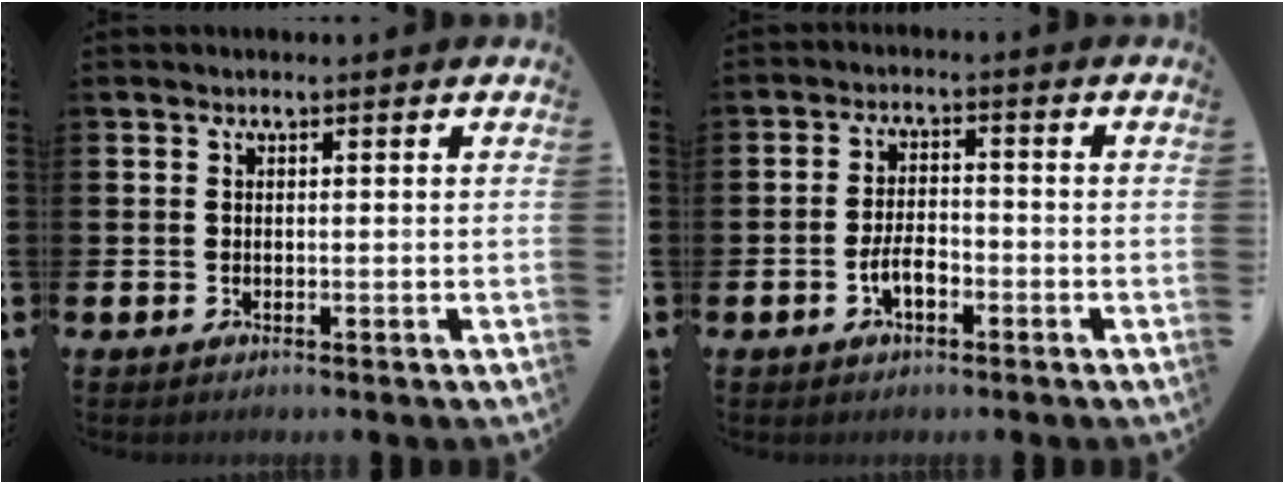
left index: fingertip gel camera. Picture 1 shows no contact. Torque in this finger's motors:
{"motor_torque": [0.11, 0.07, 0.10, 0.09]}